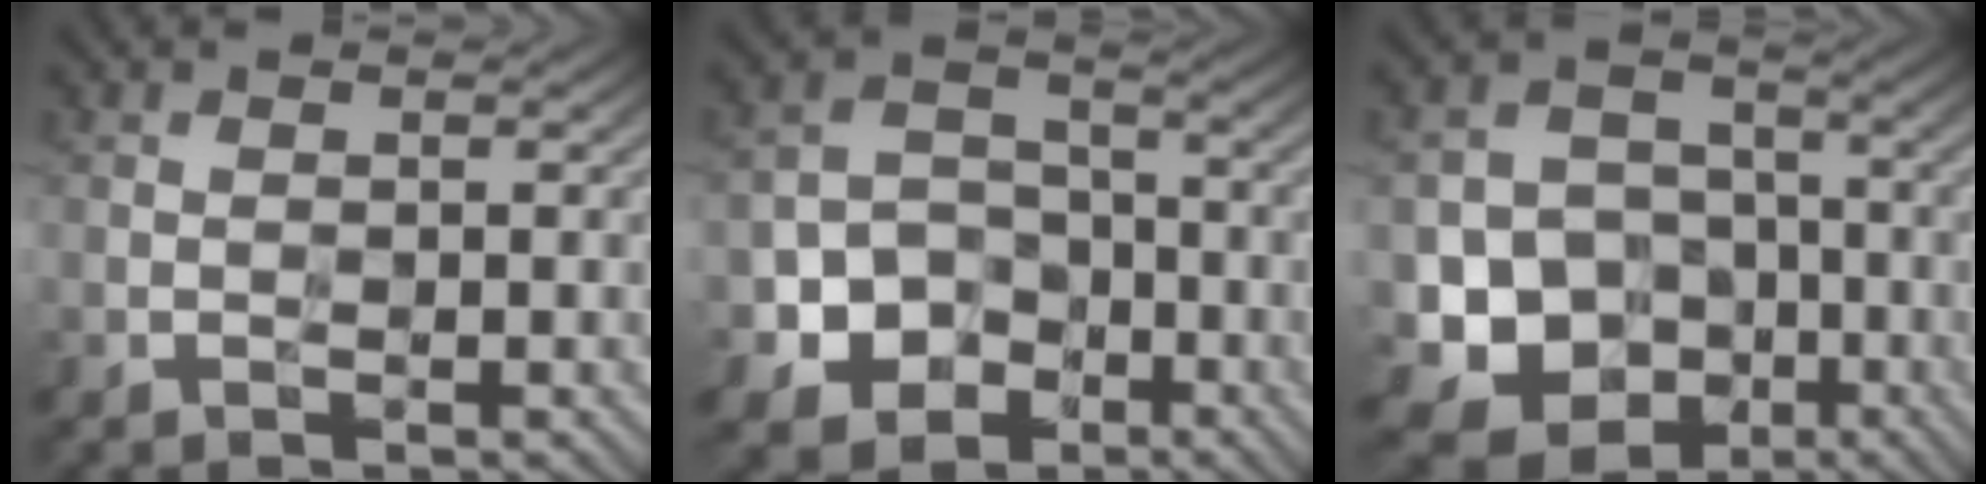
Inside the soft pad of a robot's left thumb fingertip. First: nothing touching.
{"total": 8.0, "force": [-3.7, 6.3, 3.3], "torque": [-0.073, -0.012, -0.077]}
{"total": 12.4, "force": [-4.7, 10.5, 4.7], "torque": [-0.109, -0.032, -0.105]}